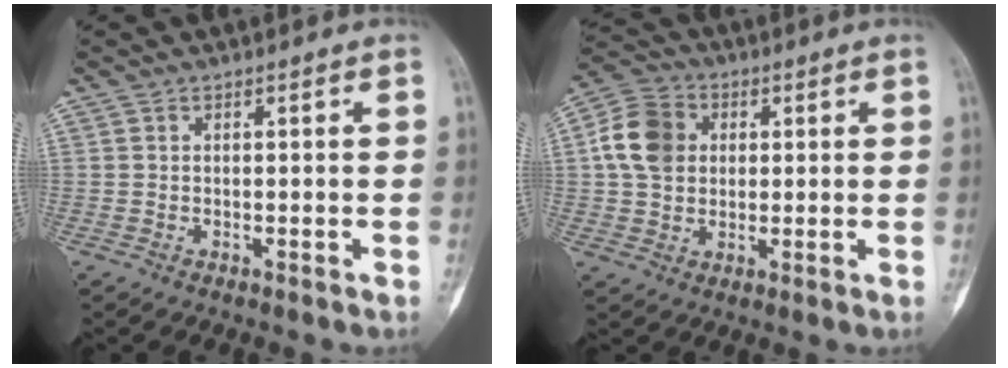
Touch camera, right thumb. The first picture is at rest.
{"total": 10.0, "force": [1.6, 8.1, 5.7], "torque": [-0.093, 0.012, 0.020]}